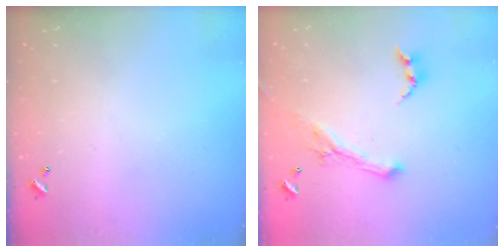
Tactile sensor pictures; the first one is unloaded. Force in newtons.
{"total": 1.8, "press": 1.7, "slide": 0.4}